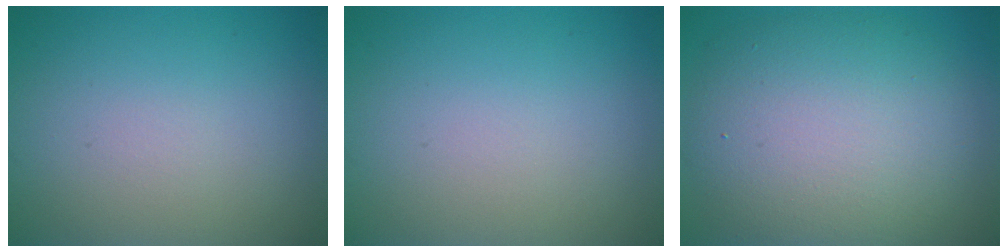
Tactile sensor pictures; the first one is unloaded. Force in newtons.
{"total": 0.0}
{"total": 9.8, "press": 9.8, "slide": 0.7}